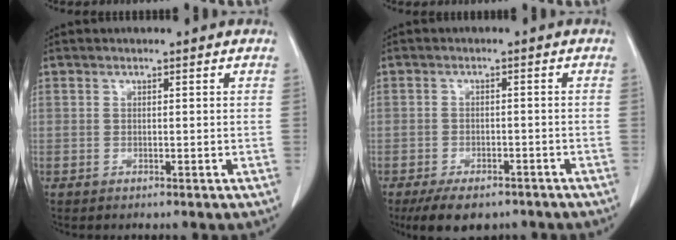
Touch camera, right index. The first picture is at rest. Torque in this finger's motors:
{"motor_torque": [-0.56, -0.41, -0.28, -0.14]}